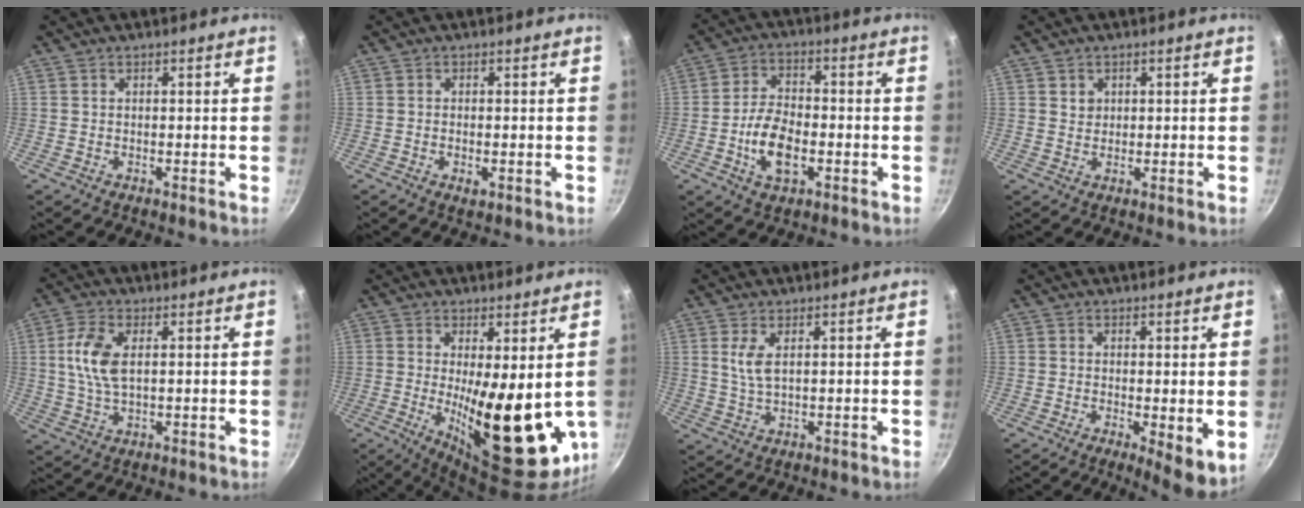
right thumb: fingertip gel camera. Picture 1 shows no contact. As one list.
[{"total": 1.9, "force": [-0.5, 1.0, 1.6], "torque": [-0.030, -0.001, -0.009]}, {"total": 9.7, "force": [-2.7, 5.4, 7.6], "torque": [-0.134, 0.020, -0.054]}, {"total": 1.9, "force": [0.7, 1.7, 0.6], "torque": [-0.001, 0.001, 0.012]}, {"total": 8.0, "force": [1.5, 4.1, 6.8], "torque": [-0.137, 0.005, 0.028]}, {"total": 18.2, "force": [-0.4, 6.2, 17.0], "torque": [-0.229, -0.034, 0.012]}, {"total": 4.0, "force": [1.2, 1.6, 3.4], "torque": [-0.072, -0.009, 0.027]}, {"total": 6.3, "force": [-0.5, 2.1, 6.0], "torque": [-0.075, -0.017, -0.004]}]